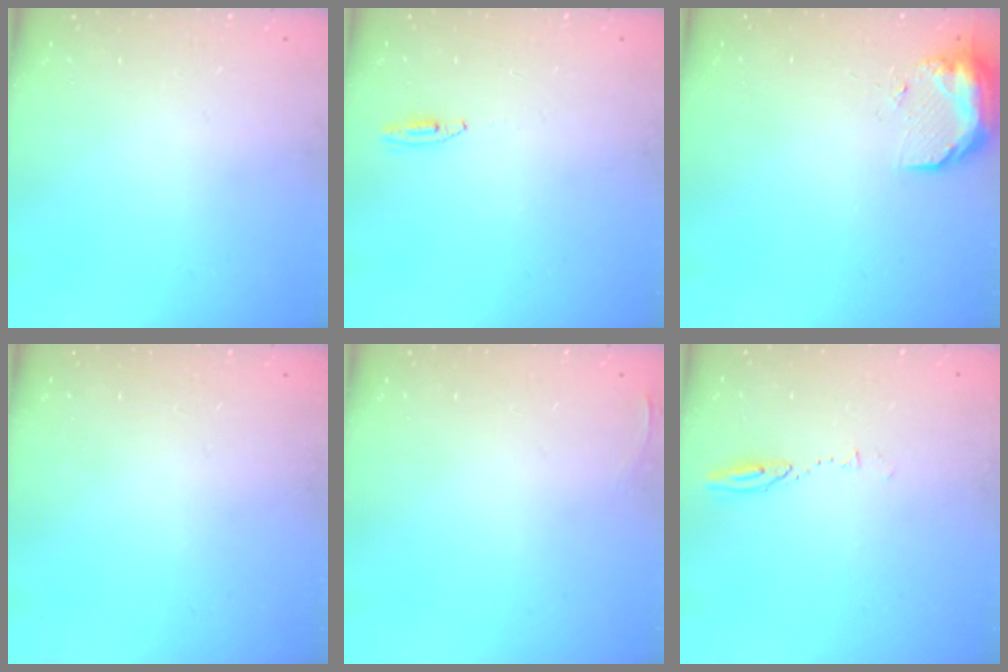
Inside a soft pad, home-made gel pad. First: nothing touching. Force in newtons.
{"total": 2.7, "press": 2.5, "slide": 1.0}
{"total": 9.9, "press": 9.4, "slide": 3.1}
{"total": 0.0}
{"total": 3.3, "press": 2.7, "slide": 1.8}
{"total": 4.5, "press": 4.4, "slide": 0.5}